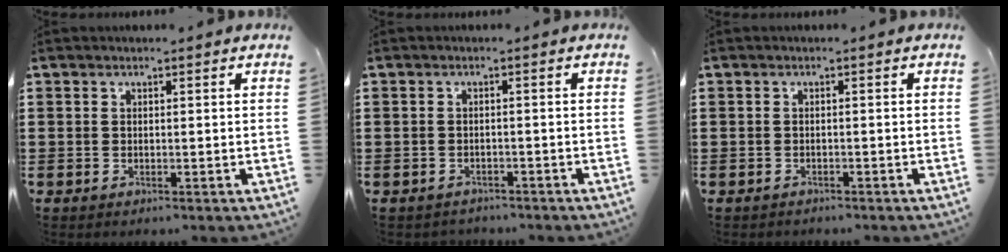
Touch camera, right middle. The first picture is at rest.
{"total": 1.3, "force": [-1.3, 0.3, -0.2], "torque": [-0.003, 0.000, -0.029]}
{"total": 0.8, "force": [-0.7, 0.2, -0.1], "torque": [-0.001, 0.001, -0.017]}